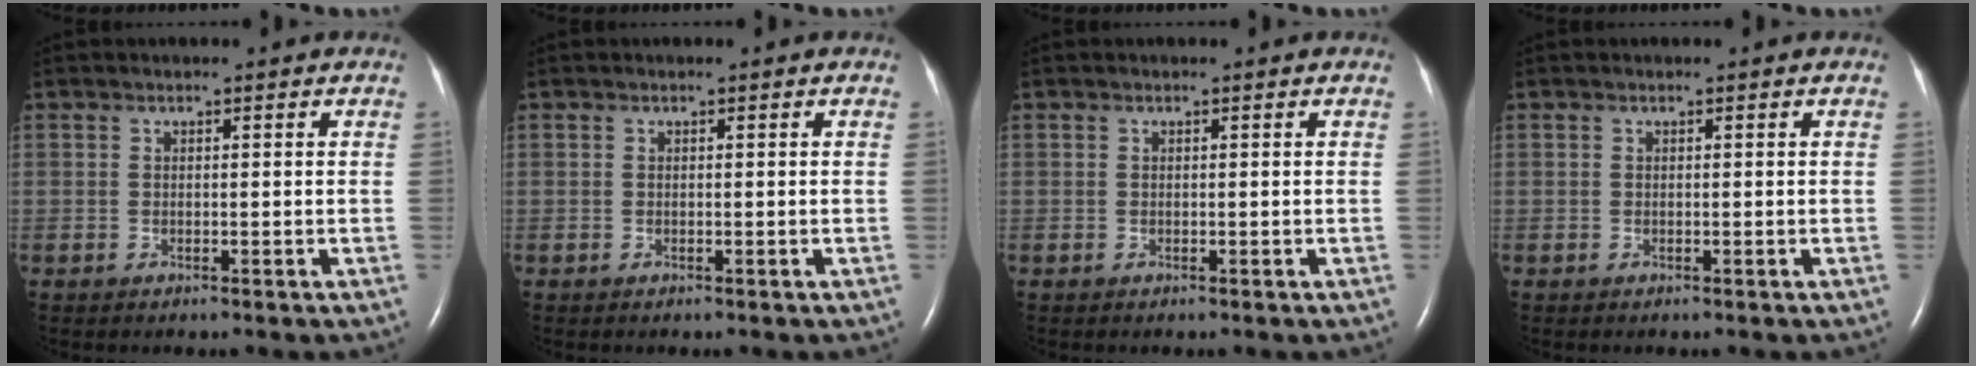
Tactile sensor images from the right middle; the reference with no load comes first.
{"total": 0.0}
{"total": 0.0}
{"total": 0.0}